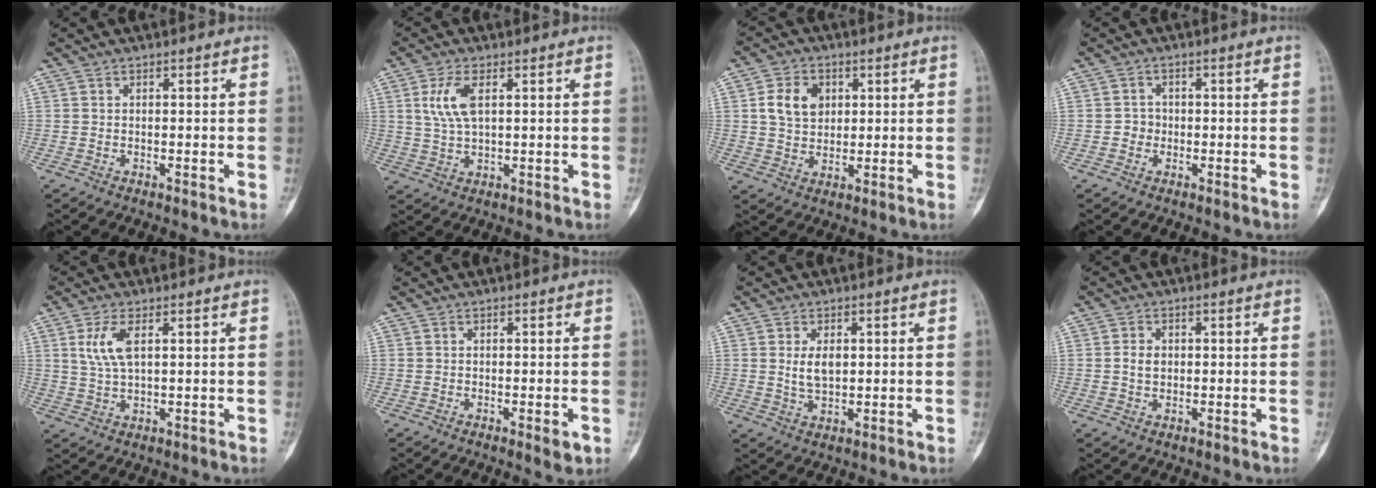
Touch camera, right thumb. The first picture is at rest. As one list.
[{"total": 6.2, "force": [1.9, 2.7, 5.3], "torque": [-0.120, -0.004, 0.041]}, {"total": 7.4, "force": [2.0, 5.6, 4.3], "torque": [-0.060, -0.004, 0.035]}, {"total": 2.1, "force": [-0.5, 1.9, 0.6], "torque": [0.004, 0.009, -0.013]}, {"total": 5.6, "force": [1.9, 2.2, 4.8], "torque": [-0.108, -0.005, 0.043]}, {"total": 2.3, "force": [-0.8, 0.7, 2.1], "torque": [-0.023, -0.003, -0.007]}, {"total": 4.4, "force": [0.8, 2.5, 3.5], "torque": [-0.058, -0.008, 0.020]}, {"total": 2.7, "force": [0.1, 2.0, 1.7], "torque": [-0.024, 0.003, 0.001]}]